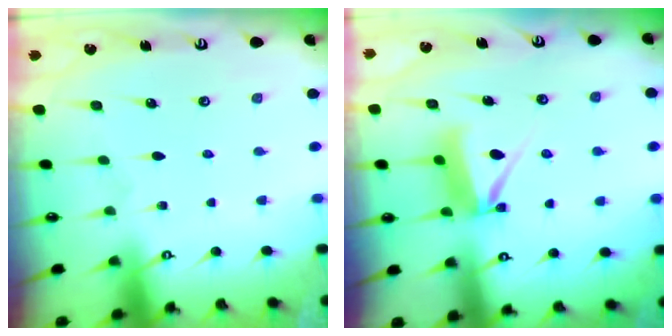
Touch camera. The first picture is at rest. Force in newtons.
{"total": 8.7, "press": 8.7, "slide": 0.7}